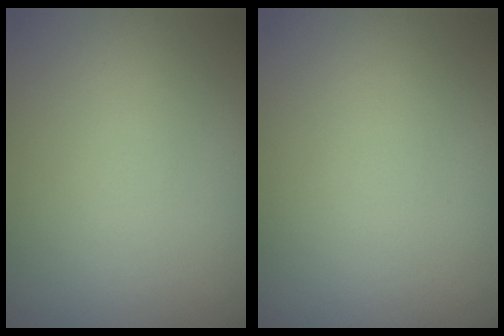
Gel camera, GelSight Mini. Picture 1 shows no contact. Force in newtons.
{"total": 0.0}